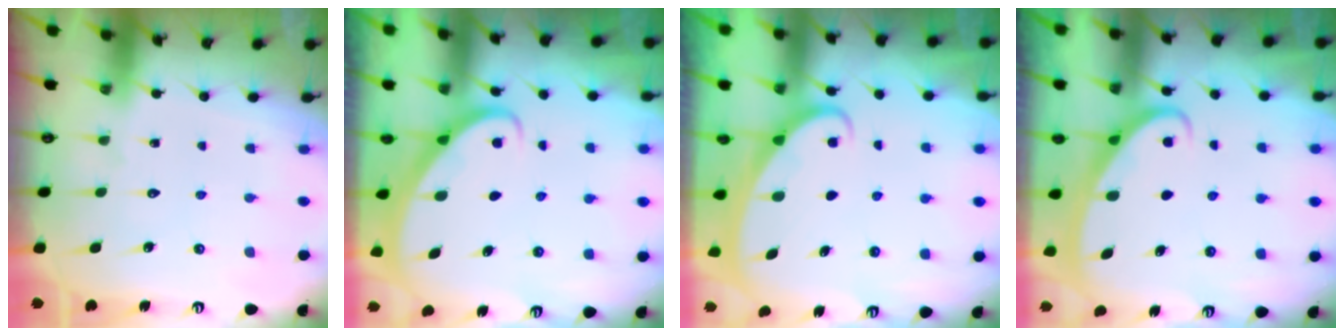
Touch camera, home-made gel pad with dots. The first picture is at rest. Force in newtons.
{"total": 2.9, "press": 2.9, "slide": 0.2}
{"total": 2.2, "press": 2.2, "slide": 0.1}
{"total": 2.6, "press": 2.6, "slide": 0.4}